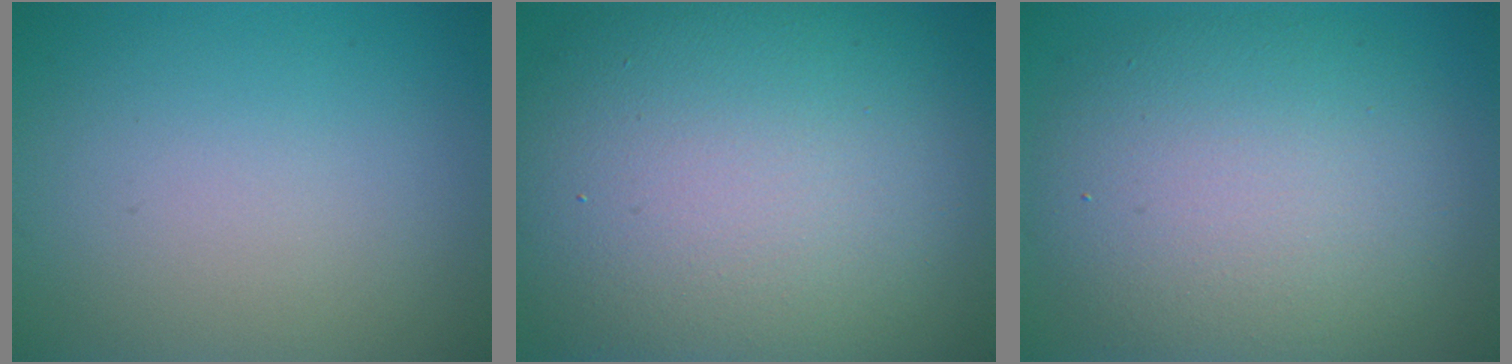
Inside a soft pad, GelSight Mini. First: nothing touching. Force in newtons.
{"total": 16.2, "press": 16.2, "slide": 0.6}
{"total": 9.6, "press": 9.6, "slide": 0.6}